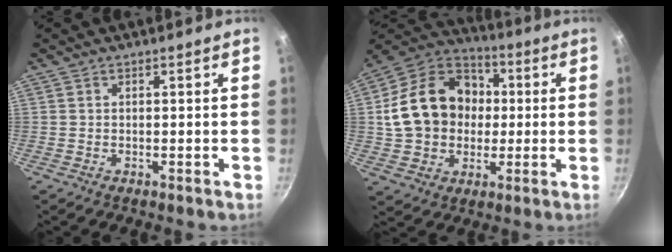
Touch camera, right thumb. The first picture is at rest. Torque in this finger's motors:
{"motor_torque": [-0.89, 1.73, 0.79, -0.72, 0.42]}